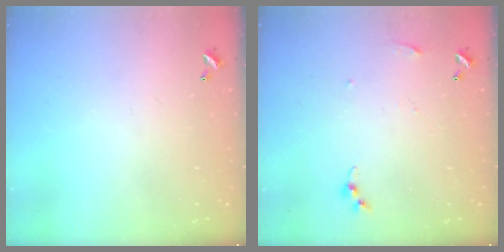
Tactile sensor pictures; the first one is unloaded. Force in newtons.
{"total": 5.1, "press": 5.0, "slide": 0.6}